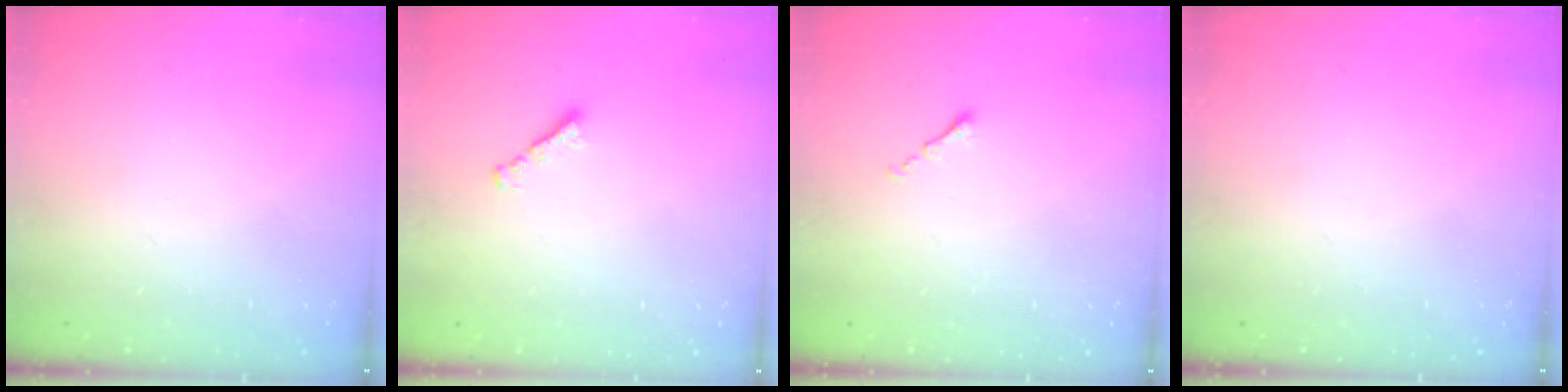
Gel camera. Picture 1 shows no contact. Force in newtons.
{"total": 1.6, "press": 1.5, "slide": 0.5}
{"total": 0.6, "press": 0.5, "slide": 0.2}
{"total": 0.0}